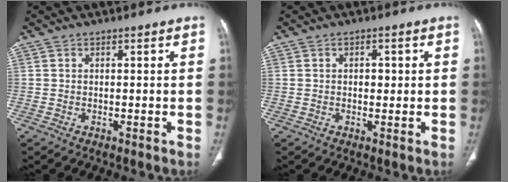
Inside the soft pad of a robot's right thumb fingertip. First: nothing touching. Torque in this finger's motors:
{"motor_torque": [-0.19, -0.06, 0.07, 0.38, -0.02]}